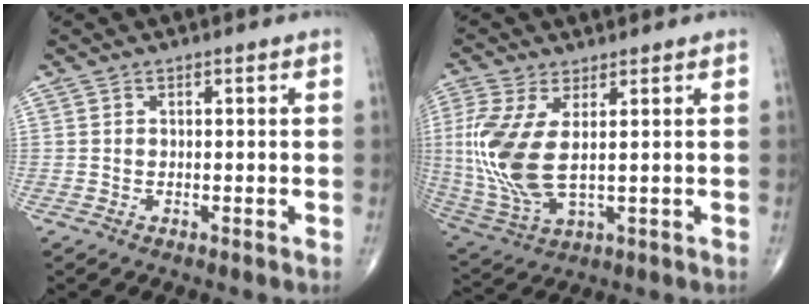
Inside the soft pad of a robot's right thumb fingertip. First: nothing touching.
{"total": 13.2, "force": [1.5, 5.6, 11.9], "torque": [-0.289, -0.013, 0.041]}